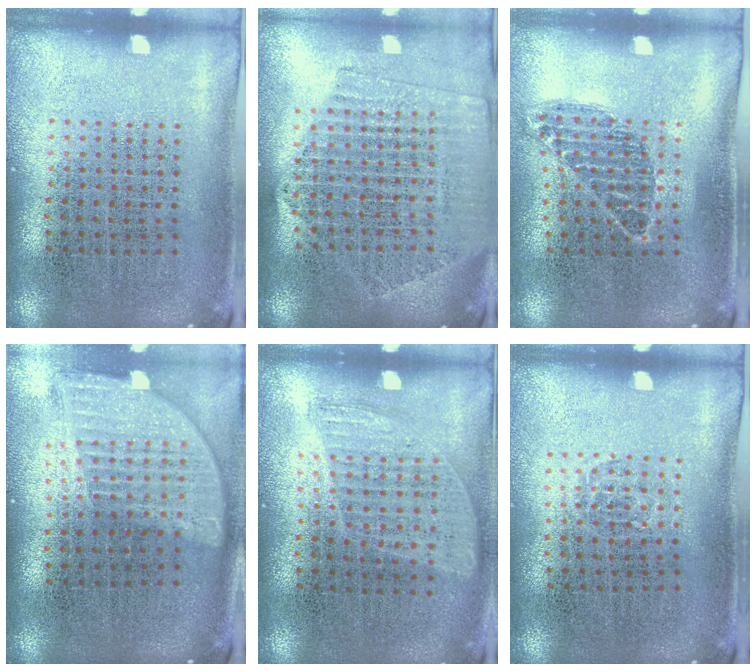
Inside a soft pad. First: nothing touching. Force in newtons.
{"total": 2.1, "press": 1.9, "slide": 0.9}
{"total": 0.9, "press": 0.8, "slide": 0.5}
{"total": 2.0, "press": 1.6, "slide": 1.2}
{"total": 0.9, "press": 0.8, "slide": 0.4}
{"total": 0.5, "press": 0.4, "slide": 0.3}